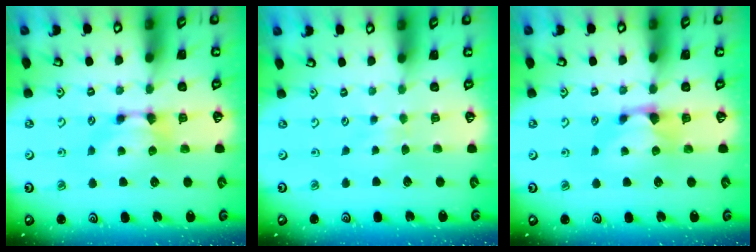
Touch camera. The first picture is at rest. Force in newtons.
{"total": 3.1, "press": 3.1, "slide": 0.3}
{"total": 0.9, "press": 0.5, "slide": 0.7}